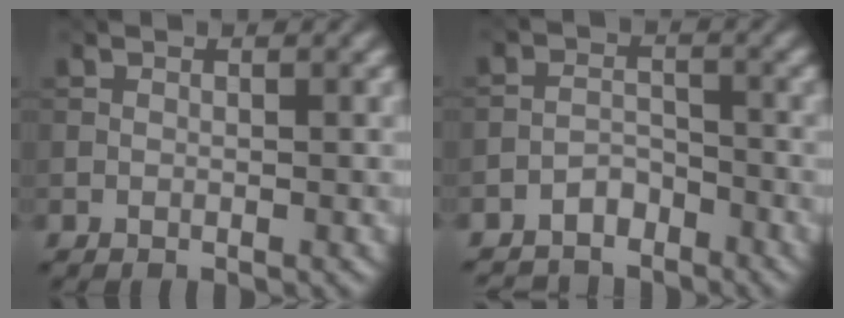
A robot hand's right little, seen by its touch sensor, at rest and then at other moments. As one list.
[{"total": 3.3, "force": [-3.0, 1.4, 0.4], "torque": [0.002, 0.003, -0.062]}]